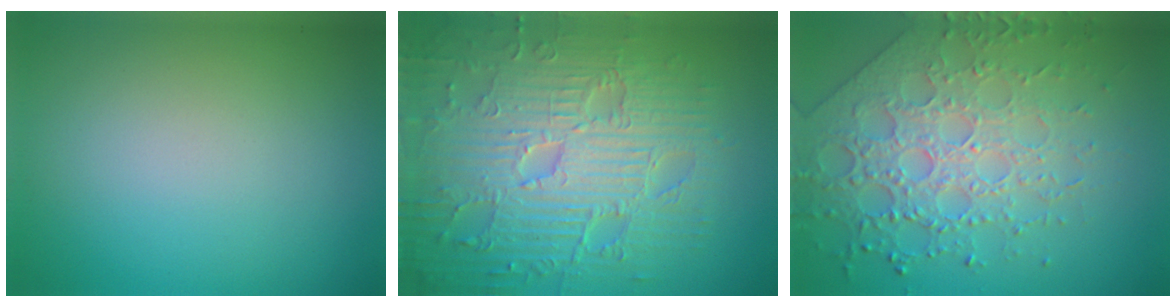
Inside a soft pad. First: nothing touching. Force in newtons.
{"total": 10.5, "press": 7.1, "slide": 7.8}
{"total": 6.4, "press": 5.3, "slide": 3.6}